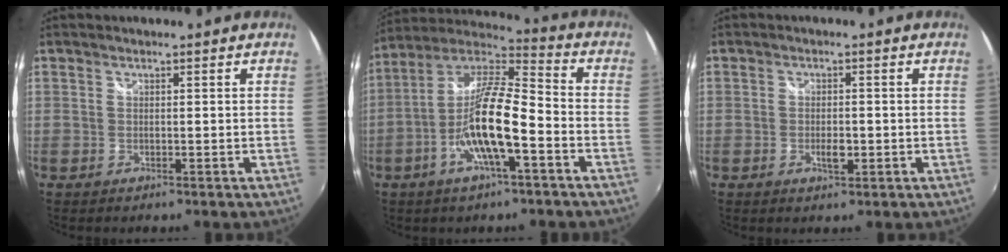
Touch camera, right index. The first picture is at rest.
{"total": 14.7, "force": [-5.2, 3.0, 13.4], "torque": [-0.260, 0.000, -0.104]}
{"total": 2.7, "force": [-0.9, 1.3, 2.2], "torque": [-0.040, -0.003, -0.015]}